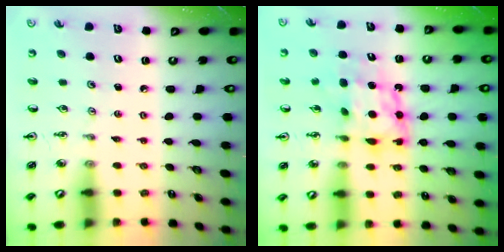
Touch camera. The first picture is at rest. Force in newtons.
{"total": 9.7, "press": 9.6, "slide": 0.9}